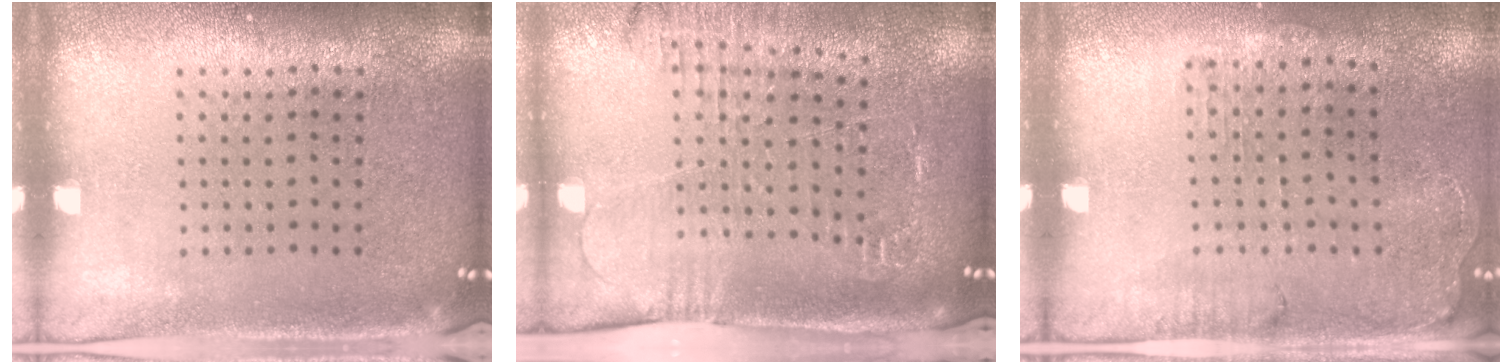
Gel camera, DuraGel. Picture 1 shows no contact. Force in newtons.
{"total": 1.9, "press": 1.8, "slide": 0.8}
{"total": 1.3, "press": 1.2, "slide": 0.5}